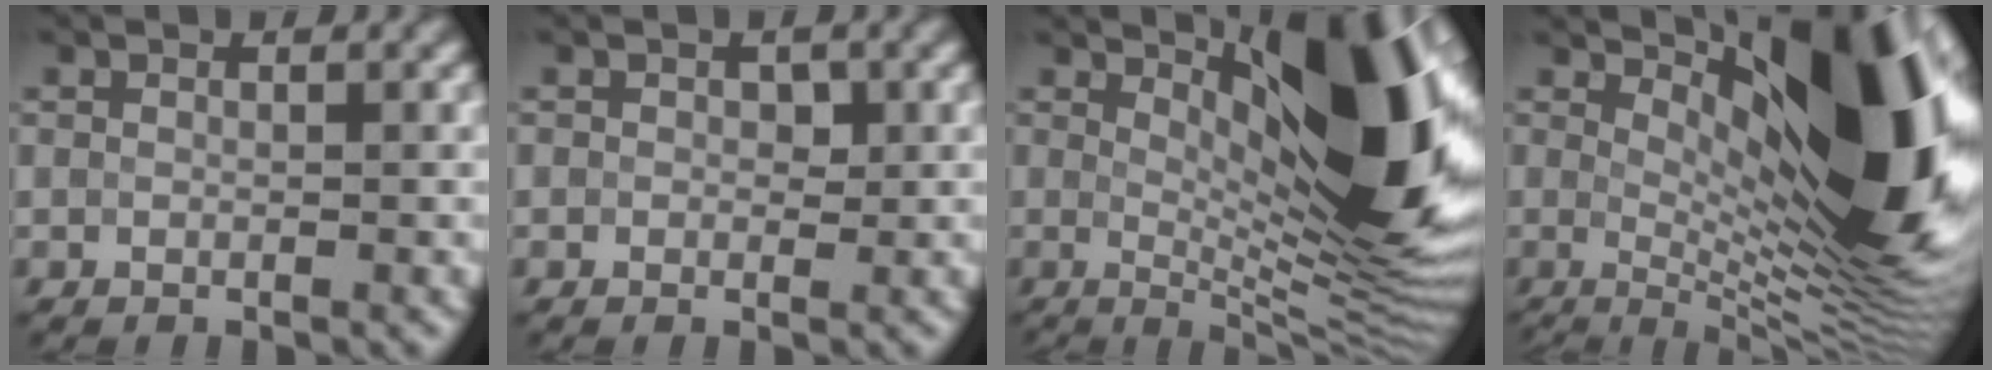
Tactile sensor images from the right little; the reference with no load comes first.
{"total": 1.0, "force": [0.2, 0.8, 0.5], "torque": [-0.003, -0.001, 0.001]}
{"total": 12.4, "force": [3.3, 3.4, 11.5], "torque": [-0.154, -0.004, 0.056]}
{"total": 14.0, "force": [3.6, 3.9, 13.0], "torque": [-0.168, -0.001, 0.057]}